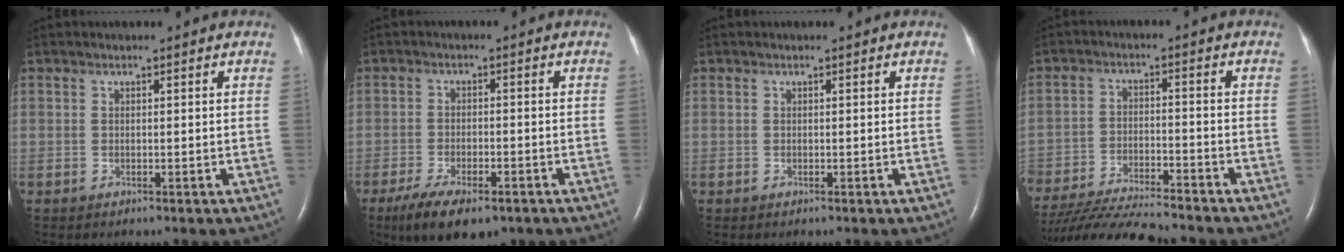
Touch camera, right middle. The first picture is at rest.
{"total": 9.4, "force": [-6.4, 3.4, 5.9], "torque": [-0.098, -0.012, -0.098]}
{"total": 0.0}
{"total": 15.7, "force": [-14.4, 1.1, 6.2], "torque": [-0.117, -0.029, -0.237]}